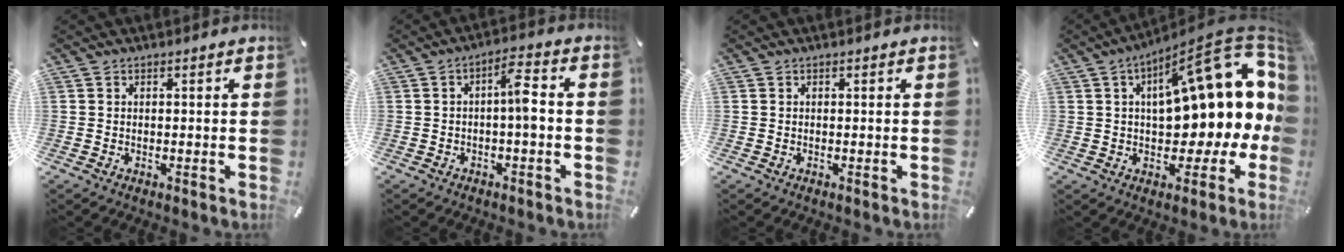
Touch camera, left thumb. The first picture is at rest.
{"total": 7.0, "force": [-0.7, 2.4, 6.5], "torque": [-0.106, 0.016, -0.014]}
{"total": 0.0}
{"total": 21.6, "force": [5.8, 10.1, 18.2], "torque": [-0.234, -0.038, 0.095]}